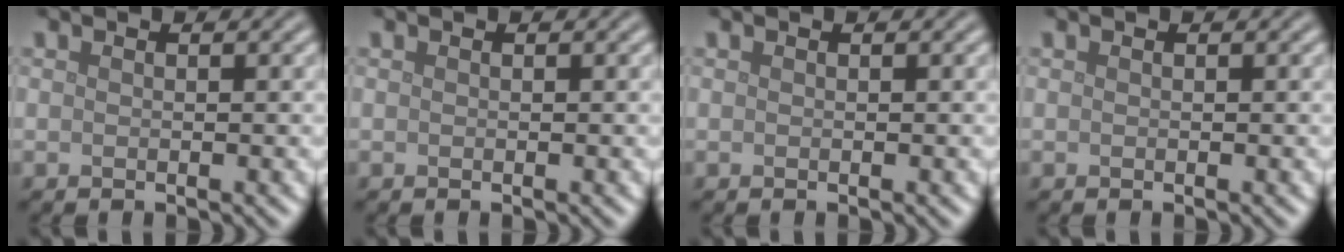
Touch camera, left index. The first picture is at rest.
{"total": 0.0}
{"total": 0.0}
{"total": 0.0}